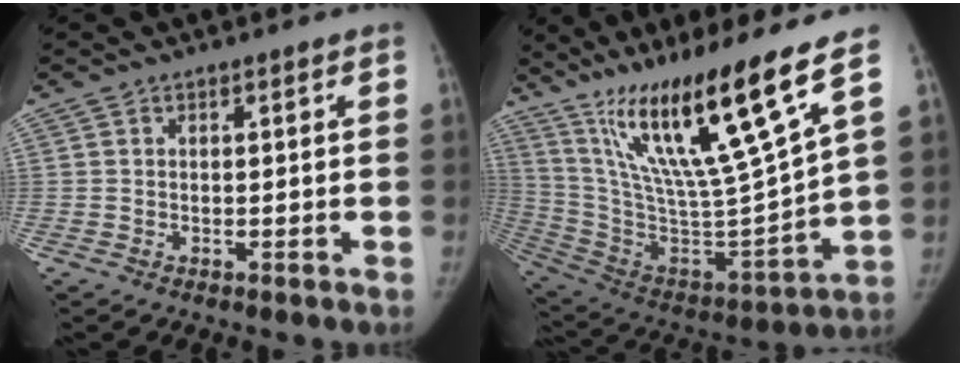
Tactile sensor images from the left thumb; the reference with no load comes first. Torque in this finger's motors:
{"motor_torque": [1.45, -0.25, 1.25, -1.52, 0.60]}